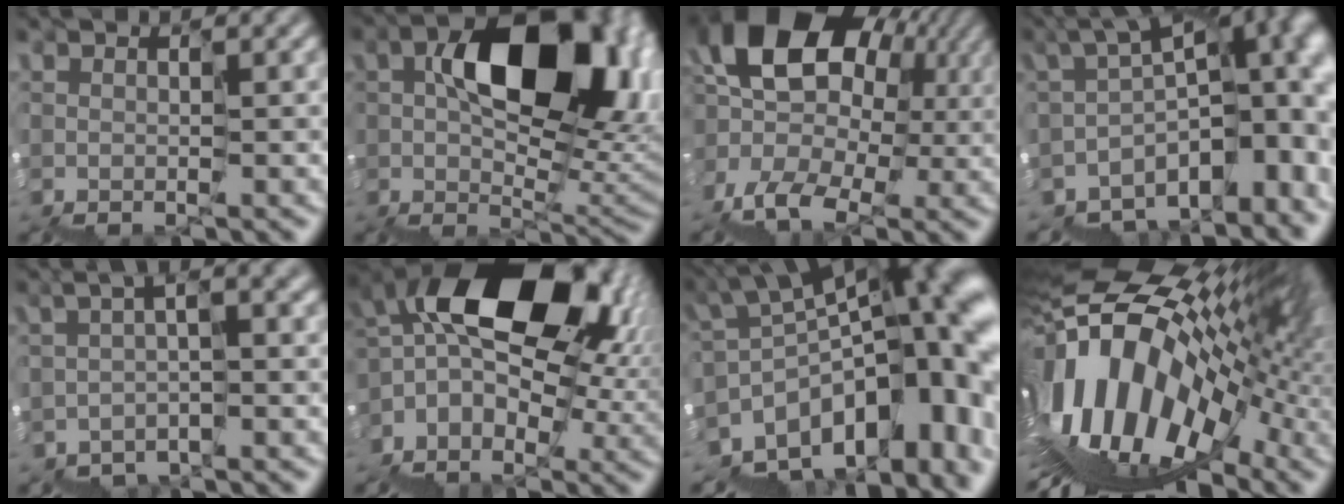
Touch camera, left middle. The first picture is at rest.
{"total": 10.8, "force": [1.3, 6.6, 8.4], "torque": [-0.104, -0.002, 0.030]}
{"total": 11.7, "force": [0.3, 8.4, 8.1], "torque": [-0.149, 0.006, 0.011]}
{"total": 14.5, "force": [-4.7, 7.4, 11.6], "torque": [-0.142, -0.022, -0.031]}
{"total": 0.9, "force": [-0.8, 0.0, 0.5], "torque": [0.010, 0.007, -0.012]}
{"total": 12.9, "force": [1.1, 8.4, 9.8], "torque": [-0.160, 0.015, 0.019]}
{"total": 14.5, "force": [-6.3, 7.2, 10.9], "torque": [-0.133, -0.003, -0.079]}
{"total": 13.5, "force": [-2.9, 7.2, 11.0], "torque": [-0.193, 0.036, -0.062]}